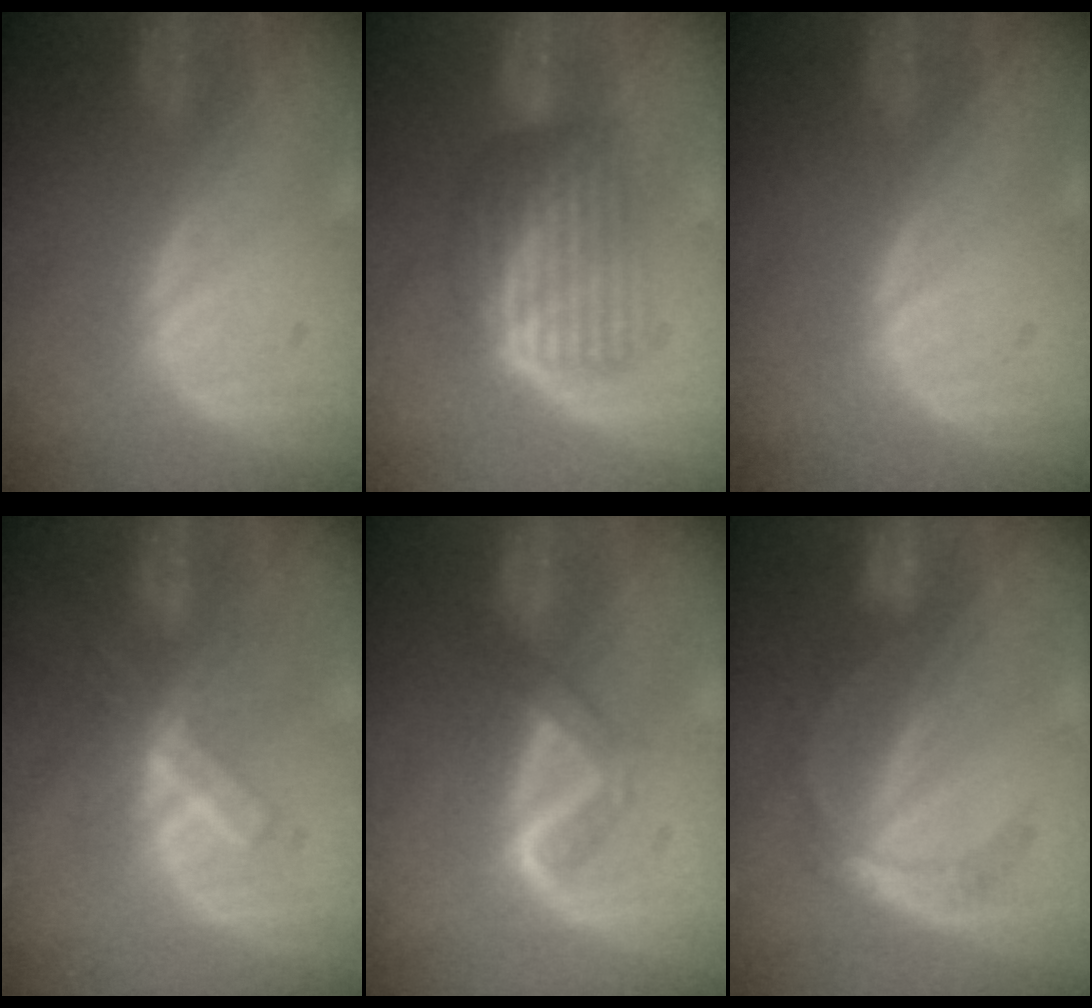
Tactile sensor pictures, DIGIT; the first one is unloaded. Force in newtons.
{"total": 6.9, "press": 5.9, "slide": 3.6}
{"total": 0.0}
{"total": 5.5, "press": 5.3, "slide": 1.3}
{"total": 3.2, "press": 3.1, "slide": 0.7}
{"total": 5.6, "press": 4.8, "slide": 2.8}